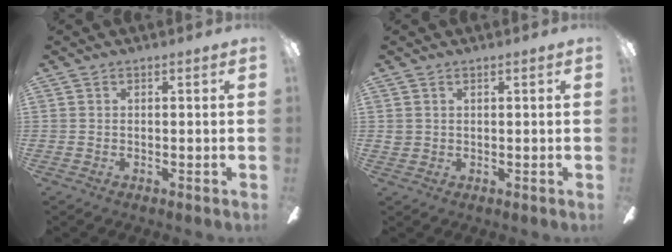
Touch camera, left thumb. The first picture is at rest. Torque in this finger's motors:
{"motor_torque": [0.11, 0.11, 0.49, -0.29, -0.02]}